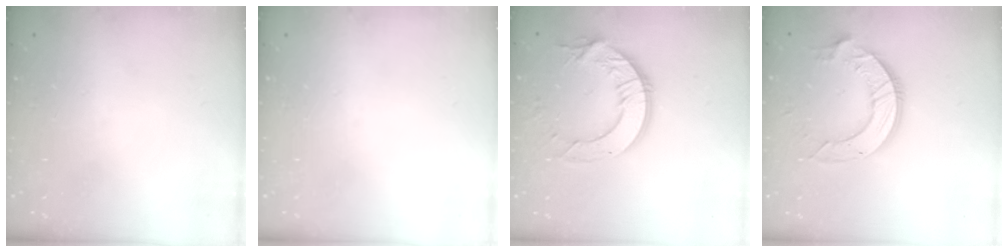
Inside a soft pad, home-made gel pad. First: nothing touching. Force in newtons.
{"total": 0.0}
{"total": 12.6, "press": 12.6, "slide": 1.1}
{"total": 11.3, "press": 11.2, "slide": 1.1}